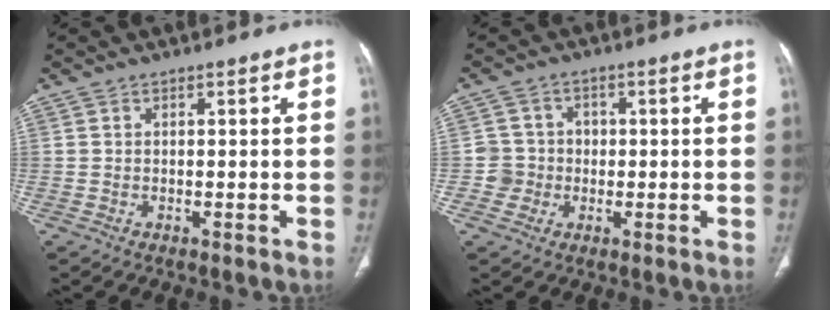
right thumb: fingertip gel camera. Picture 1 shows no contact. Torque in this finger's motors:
{"motor_torque": [-0.10, 0.24, -0.04, 0.43, -0.04]}